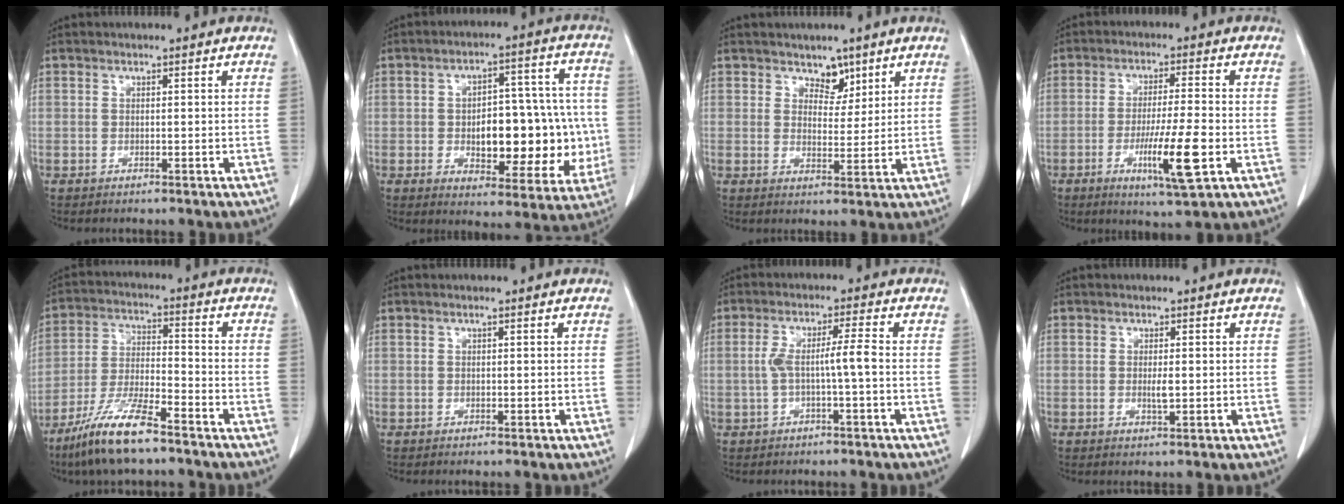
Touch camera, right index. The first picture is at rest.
{"total": 16.5, "force": [-1.8, 7.7, 14.5], "torque": [-0.184, 0.031, -0.009]}
{"total": 3.6, "force": [2.7, 2.2, 1.2], "torque": [-0.009, -0.004, 0.045]}
{"total": 9.8, "force": [-3.2, 0.1, 9.2], "torque": [-0.161, -0.022, -0.053]}
{"total": 12.7, "force": [-9.0, 2.0, 8.8], "torque": [-0.182, -0.021, -0.169]}
{"total": 0.0}
{"total": 5.0, "force": [-0.7, -0.1, 5.0], "torque": [-0.099, 0.017, -0.009]}
{"total": 1.8, "force": [-0.1, 0.4, 1.8], "torque": [-0.034, -0.003, 0.000]}